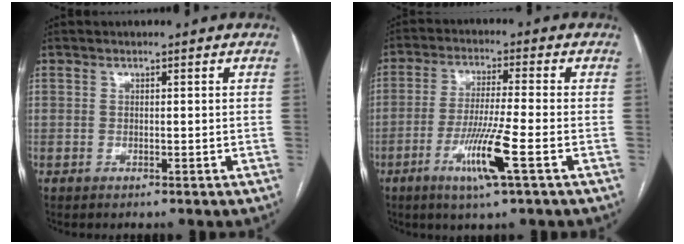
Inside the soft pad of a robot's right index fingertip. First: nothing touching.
{"total": 9.0, "force": [-3.7, -0.6, 8.2], "torque": [-0.159, -0.017, -0.071]}